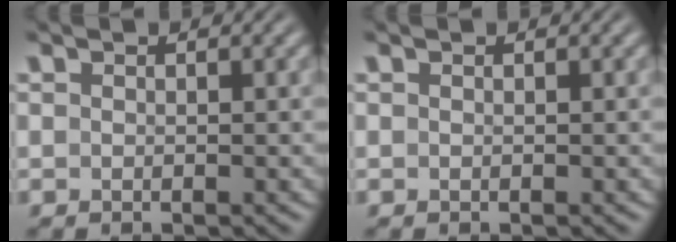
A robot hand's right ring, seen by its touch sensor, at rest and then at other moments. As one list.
[{"total": 0.0}]